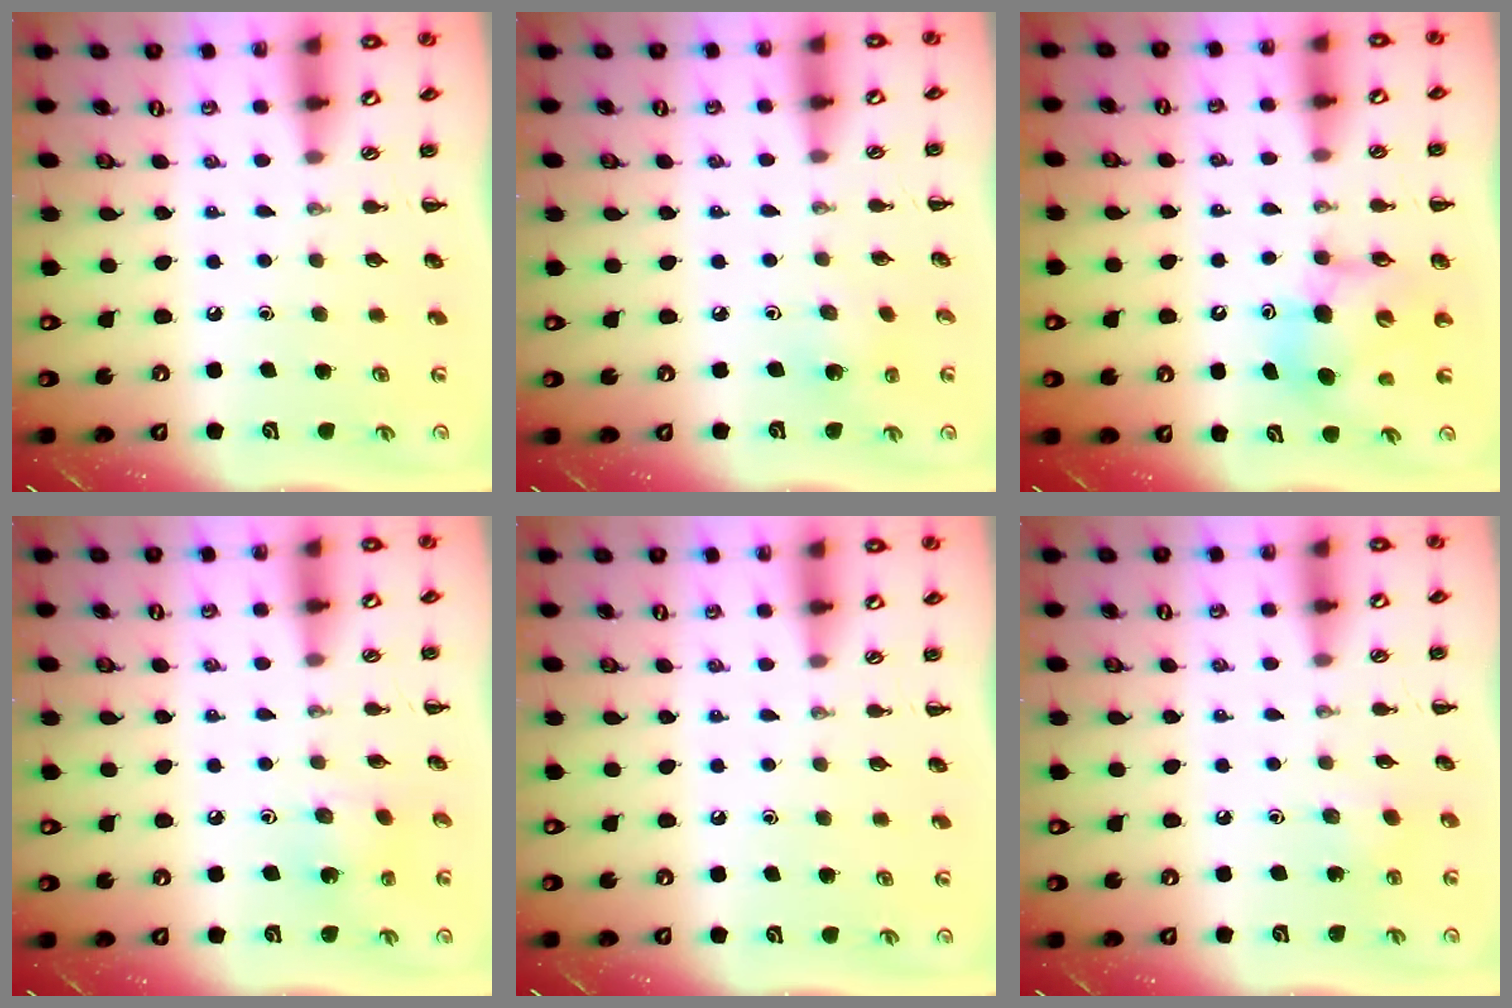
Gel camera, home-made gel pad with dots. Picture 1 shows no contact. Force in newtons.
{"total": 2.4, "press": 2.2, "slide": 0.8}
{"total": 7.9, "press": 7.6, "slide": 2.1}
{"total": 1.7, "press": 1.7, "slide": 0.5}
{"total": 0.0}
{"total": 2.6, "press": 2.5, "slide": 0.7}